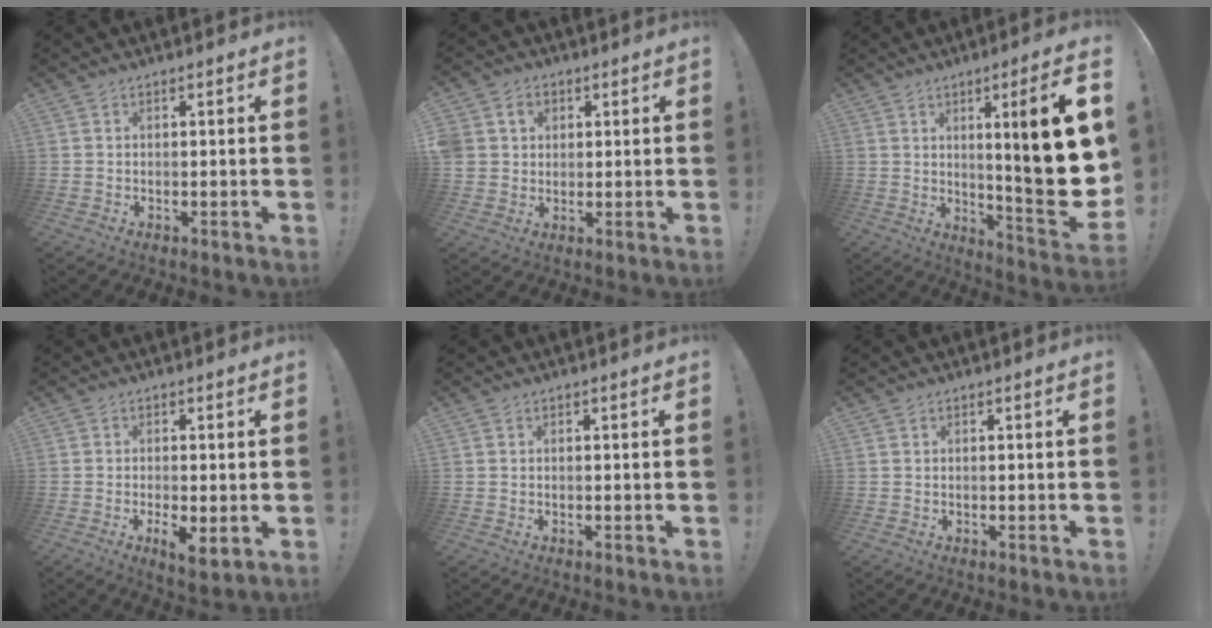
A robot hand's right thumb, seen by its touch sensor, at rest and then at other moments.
{"total": 5.8, "force": [1.7, 5.3, 1.5], "torque": [-0.032, -0.006, 0.032]}
{"total": 19.0, "force": [3.6, 1.7, 18.5], "torque": [-0.261, -0.036, 0.047]}
{"total": 5.1, "force": [-0.8, 1.9, 4.7], "torque": [-0.072, -0.015, -0.009]}
{"total": 0.0}
{"total": 0.0}